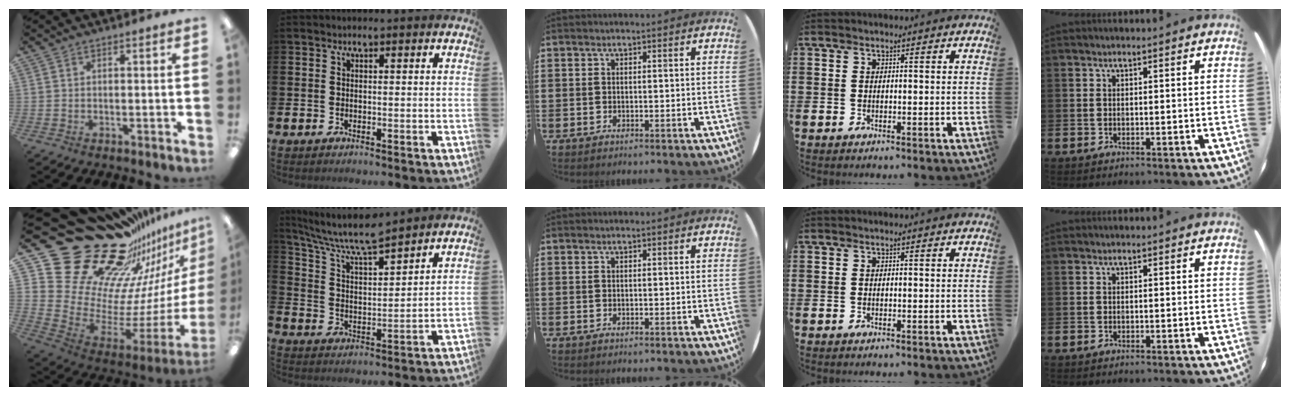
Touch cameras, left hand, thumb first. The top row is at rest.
{"thumb": {"total": 31.2, "force": [22.9, 16.6, 13.2], "torque": [-0.151, -0.228, 0.478]}, "index": {"total": 8.2, "force": [7.5, 0.8, 3.2], "torque": [-0.096, -0.047, 0.130]}}